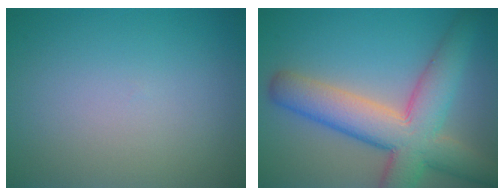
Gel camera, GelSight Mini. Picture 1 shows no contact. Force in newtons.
{"total": 9.2, "press": 9.1, "slide": 0.7}